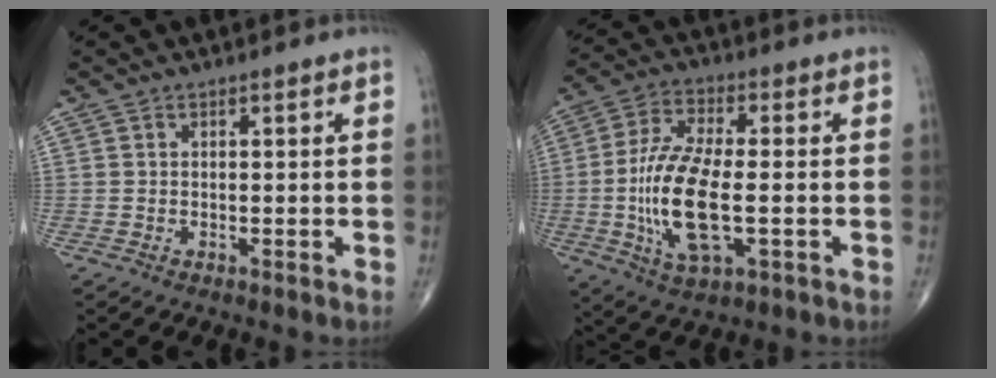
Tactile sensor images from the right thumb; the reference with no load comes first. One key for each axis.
{"total": 15.7, "fx": -2.3, "fy": 6.1, "fz": 14.2, "tx": -0.293, "ty": 0.004, "tz": -0.041}